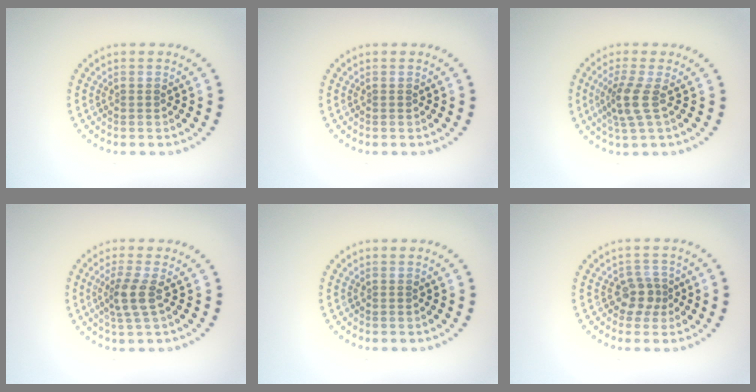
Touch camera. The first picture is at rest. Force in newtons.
{"total": 0.0}
{"total": 2.7, "press": 2.2, "slide": 1.7}
{"total": 2.6, "press": 2.0, "slide": 1.7}
{"total": 0.0}
{"total": 2.2, "press": 1.8, "slide": 1.2}